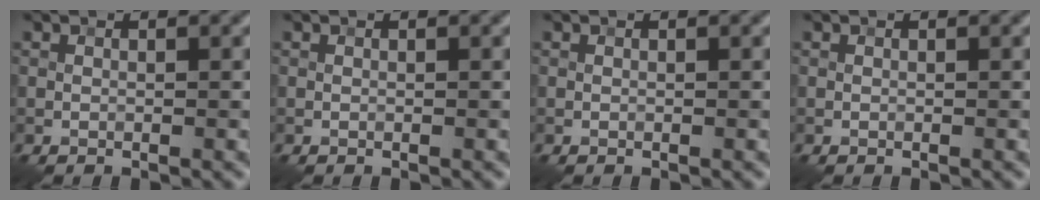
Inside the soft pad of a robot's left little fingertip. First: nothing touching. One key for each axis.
{"total": 0.0}
{"total": 0.0}
{"total": 0.0}